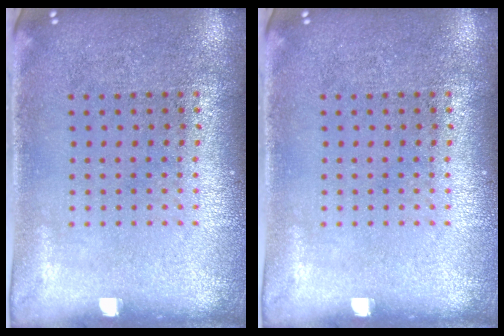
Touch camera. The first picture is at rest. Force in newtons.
{"total": 0.0}